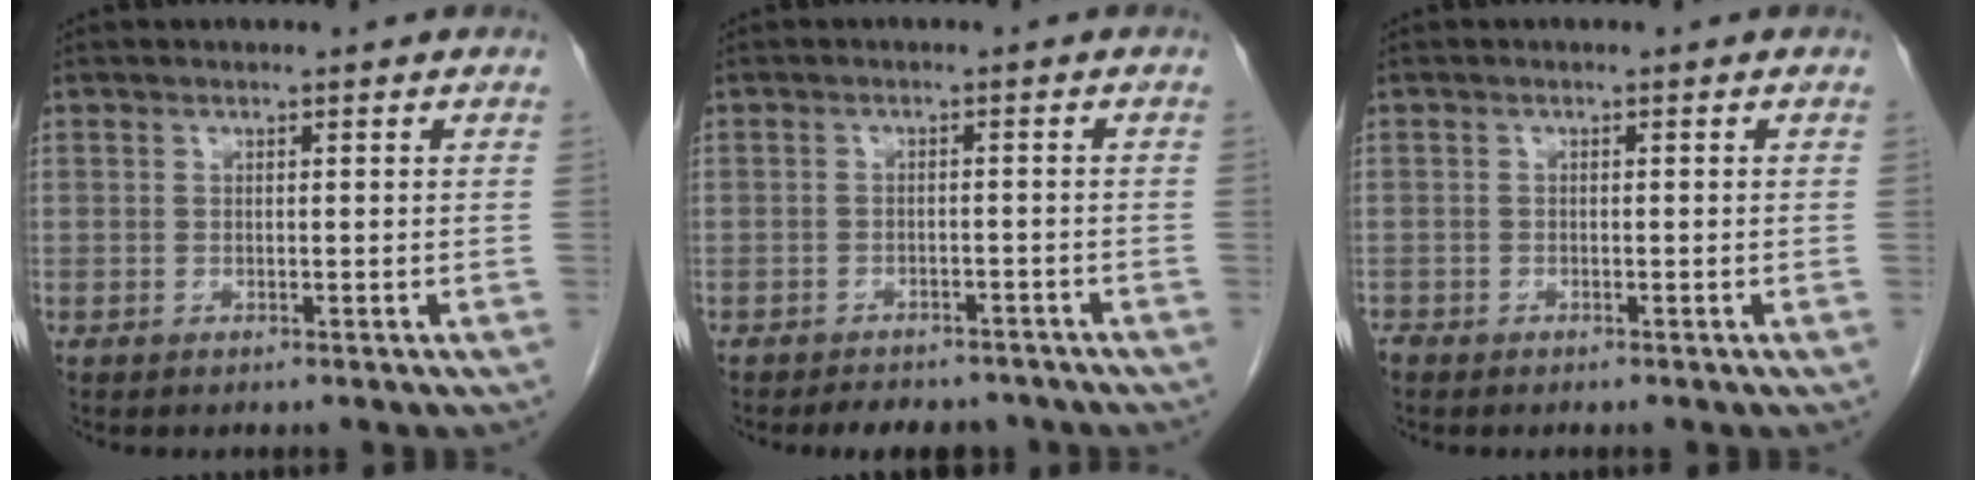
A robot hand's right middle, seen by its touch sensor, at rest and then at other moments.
{"total": 6.9, "force": [-6.1, 2.7, 1.6], "torque": [-0.017, 0.000, -0.072]}
{"total": 1.0, "force": [-0.8, 0.5, 0.1], "torque": [-0.009, -0.001, -0.016]}